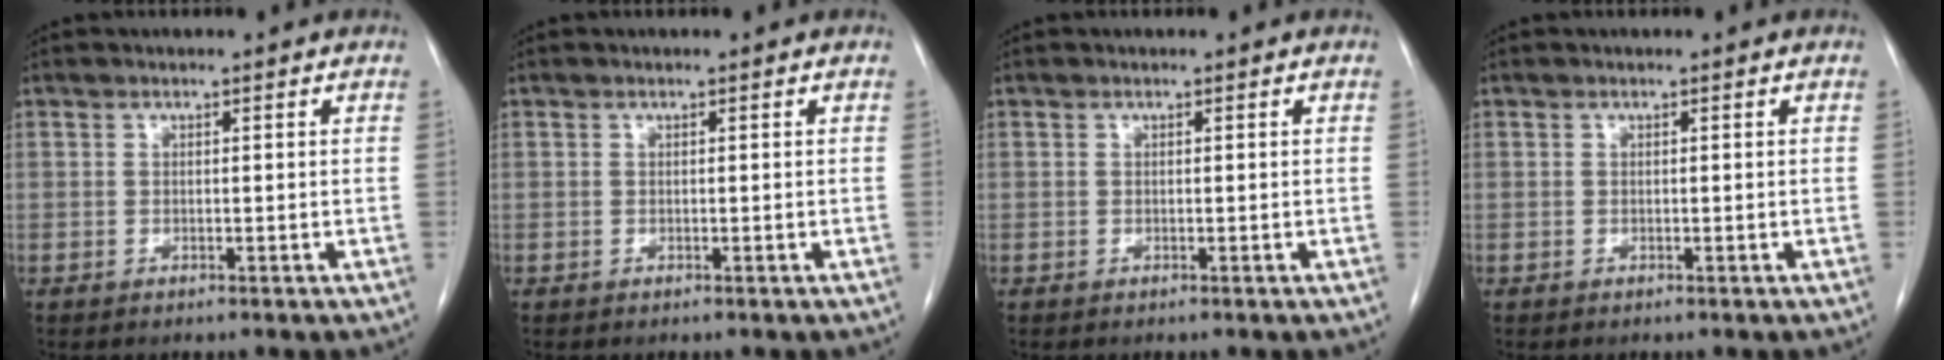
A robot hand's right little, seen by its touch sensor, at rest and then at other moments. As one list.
[{"total": 0.0}, {"total": 0.0}, {"total": 0.0}]